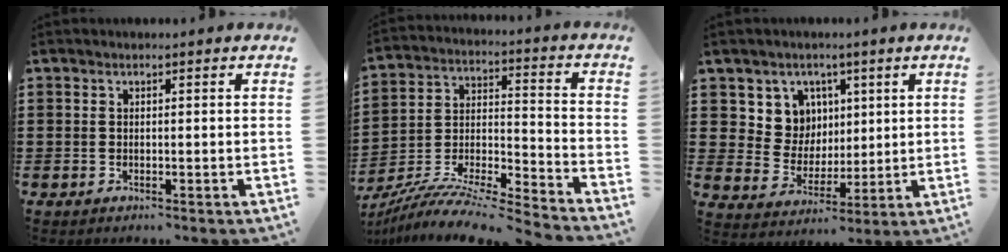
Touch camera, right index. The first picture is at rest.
{"total": 8.4, "force": [-7.8, 0.5, 3.0], "torque": [-0.053, -0.002, -0.157]}
{"total": 7.4, "force": [3.0, 6.7, 1.1], "torque": [-0.054, -0.004, 0.058]}